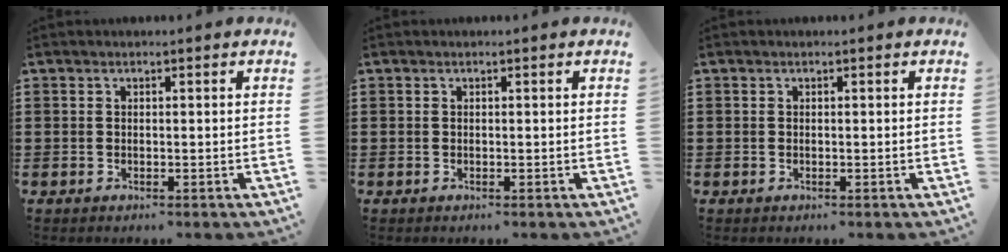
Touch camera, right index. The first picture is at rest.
{"total": 0.0}
{"total": 0.0}